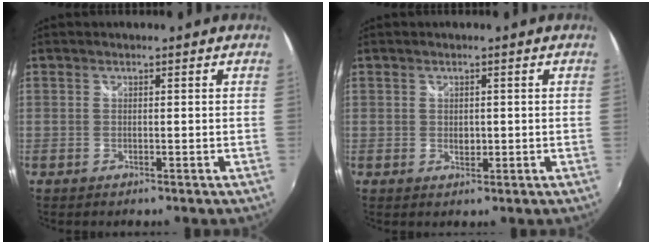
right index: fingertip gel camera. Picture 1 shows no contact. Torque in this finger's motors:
{"motor_torque": [0.34, 0.22, 0.19, 0.01]}